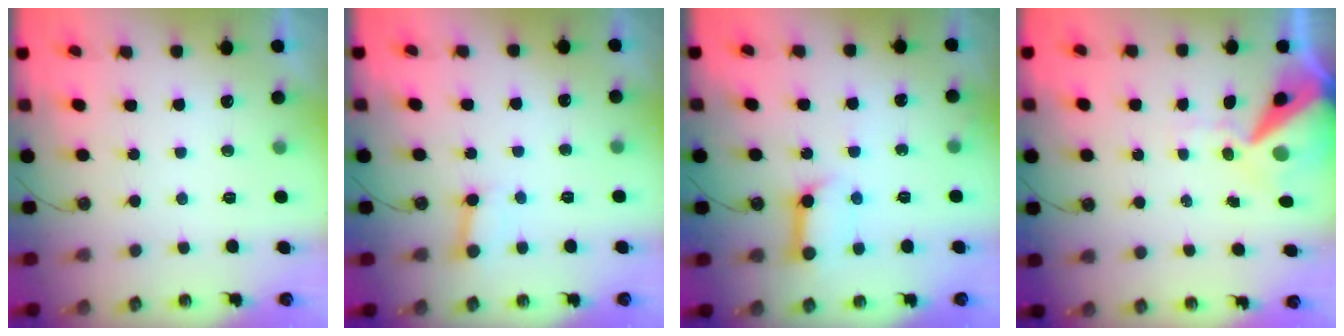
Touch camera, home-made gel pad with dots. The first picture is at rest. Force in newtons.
{"total": 2.7, "press": 2.7, "slide": 0.2}
{"total": 10.5, "press": 10.4, "slide": 1.2}
{"total": 13.1, "press": 13.0, "slide": 1.7}